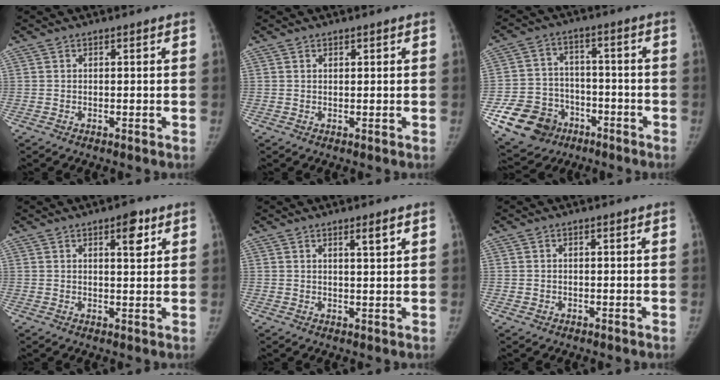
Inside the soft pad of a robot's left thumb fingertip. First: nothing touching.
{"total": 0.6, "force": [0.4, 0.3, 0.3], "torque": [-0.001, -0.002, 0.006]}
{"total": 13.6, "force": [-6.8, 10.7, 4.8], "torque": [-0.075, 0.045, -0.104]}
{"total": 4.3, "force": [2.2, 1.7, 3.3], "torque": [-0.033, -0.010, 0.030]}
{"total": 2.7, "force": [1.6, 0.2, 2.2], "torque": [-0.032, -0.010, 0.025]}
{"total": 0.7, "force": [-0.2, 0.6, 0.1], "torque": [0.002, 0.003, -0.004]}